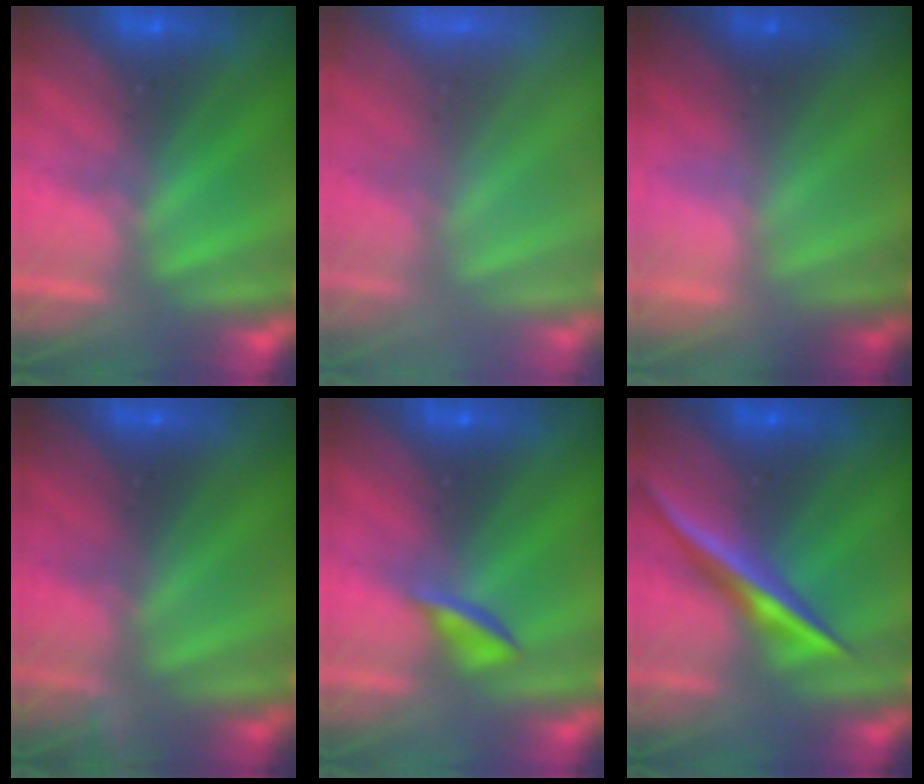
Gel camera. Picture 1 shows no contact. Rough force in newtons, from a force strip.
{"total": 8.5}
{"total": 2.4}
{"total": 4.5}
{"total": 2.1}
{"total": 2.3}